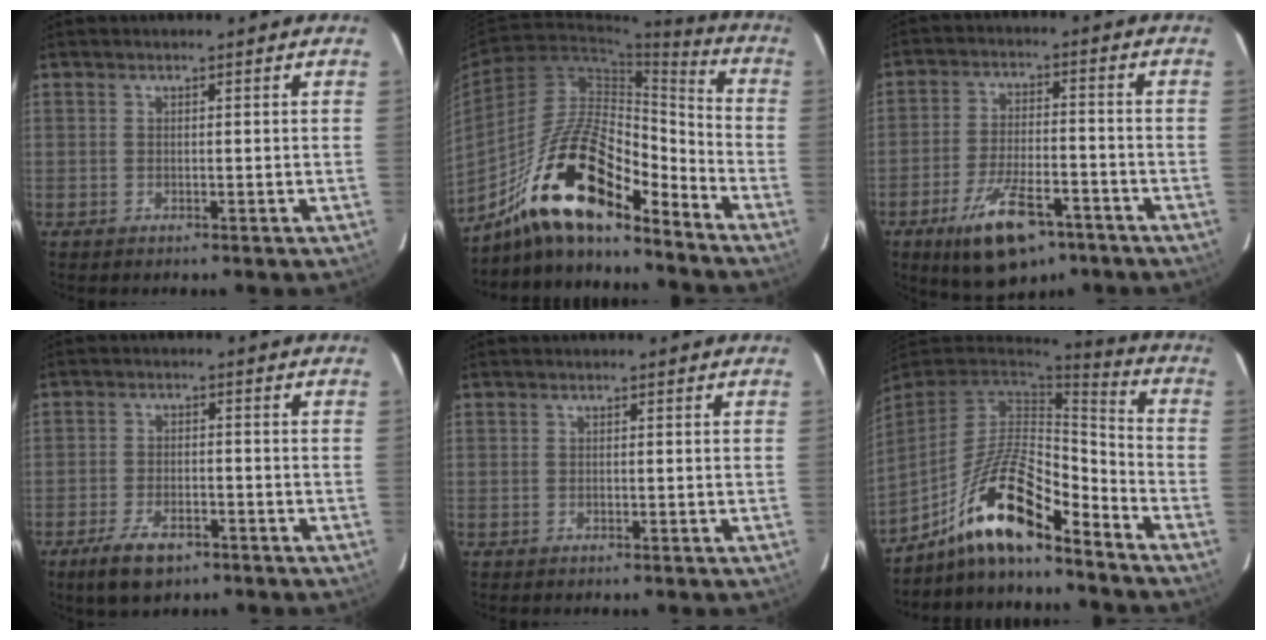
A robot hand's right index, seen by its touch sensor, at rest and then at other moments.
{"total": 16.0, "force": [-11.7, 4.3, 10.1], "torque": [-0.174, 0.027, -0.204]}
{"total": 11.6, "force": [-7.0, 4.2, 8.2], "torque": [-0.152, -0.009, -0.113]}
{"total": 6.4, "force": [-4.2, 2.6, 4.0], "torque": [-0.084, -0.006, -0.069]}
{"total": 0.0}
{"total": 15.0, "force": [-11.1, 2.8, 9.7], "torque": [-0.180, 0.019, -0.199]}